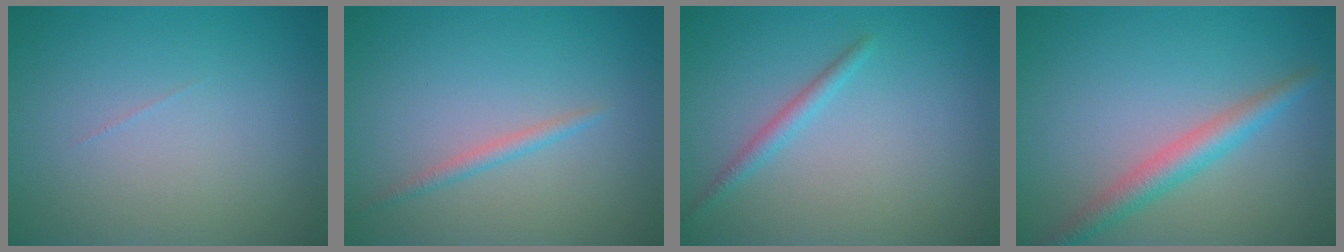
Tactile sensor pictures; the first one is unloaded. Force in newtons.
{"total": 1.2, "press": 1.2, "slide": 0.0}
{"total": 1.4, "press": 1.4, "slide": 0.0}
{"total": 3.2, "press": 3.2, "slide": 0.1}